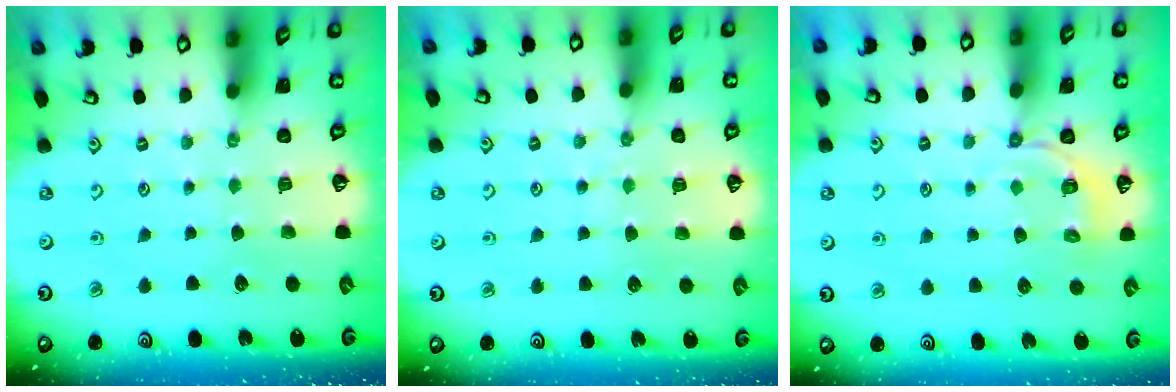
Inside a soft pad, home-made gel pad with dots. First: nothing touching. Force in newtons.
{"total": 5.4, "press": 5.3, "slide": 0.6}
{"total": 4.5, "press": 4.1, "slide": 1.8}